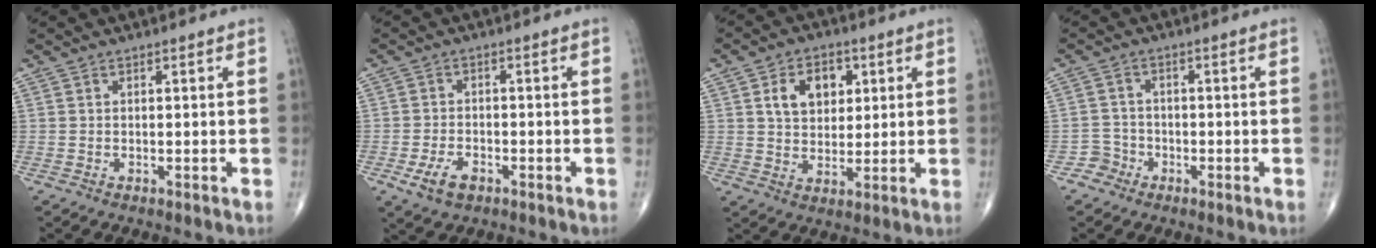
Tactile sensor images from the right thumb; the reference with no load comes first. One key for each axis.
{"total": 5.0, "fx": -2.4, "fy": 3.0, "fz": 3.3, "tx": -0.065, "ty": 0.007, "tz": -0.041}
{"total": 8.8, "fx": 2.9, "fy": 6.2, "fz": 5.5, "tx": -0.058, "ty": -0.008, "tz": 0.049}
{"total": 2.9, "fx": -1.7, "fy": 2.3, "fz": -0.5, "tx": 0.025, "ty": 0.014, "tz": -0.039}